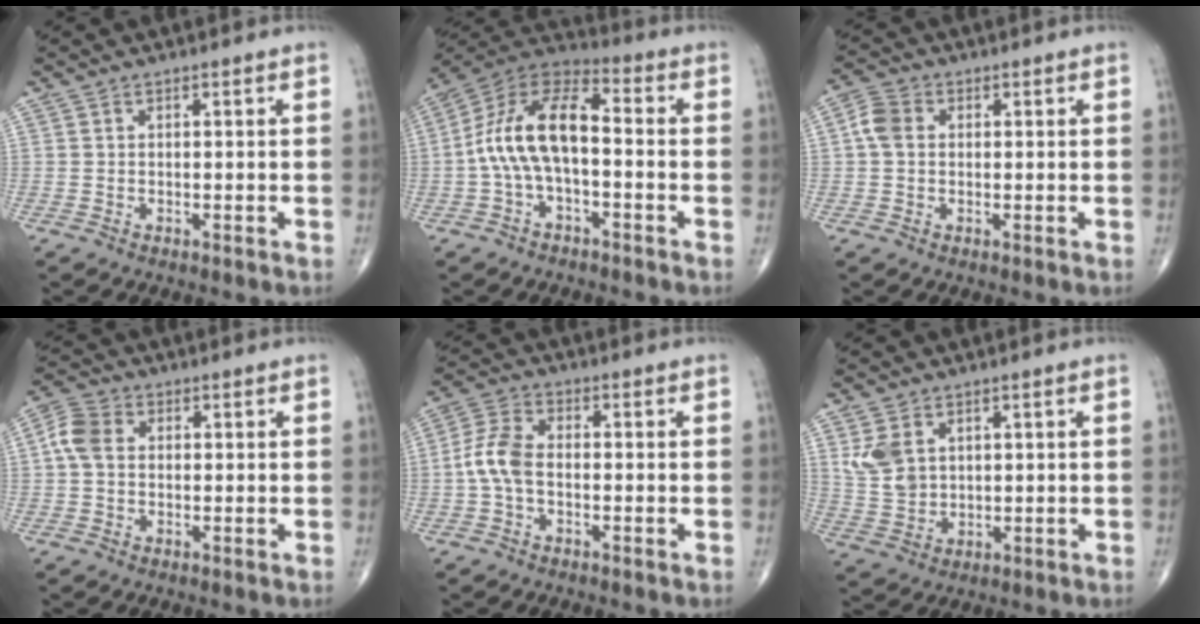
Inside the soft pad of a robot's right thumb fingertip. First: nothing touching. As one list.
[{"total": 13.6, "force": [-1.4, 6.7, 11.7], "torque": [-0.222, 0.048, -0.036]}, {"total": 4.3, "force": [0.4, 3.4, 2.7], "torque": [-0.054, 0.013, 0.002]}, {"total": 5.4, "force": [0.5, 3.9, 3.7], "torque": [-0.085, 0.017, 0.005]}, {"total": 6.5, "force": [-1.1, 3.7, 5.2], "torque": [-0.118, 0.020, -0.030]}, {"total": 6.1, "force": [2.0, 4.6, 3.4], "torque": [-0.053, -0.006, 0.048]}]